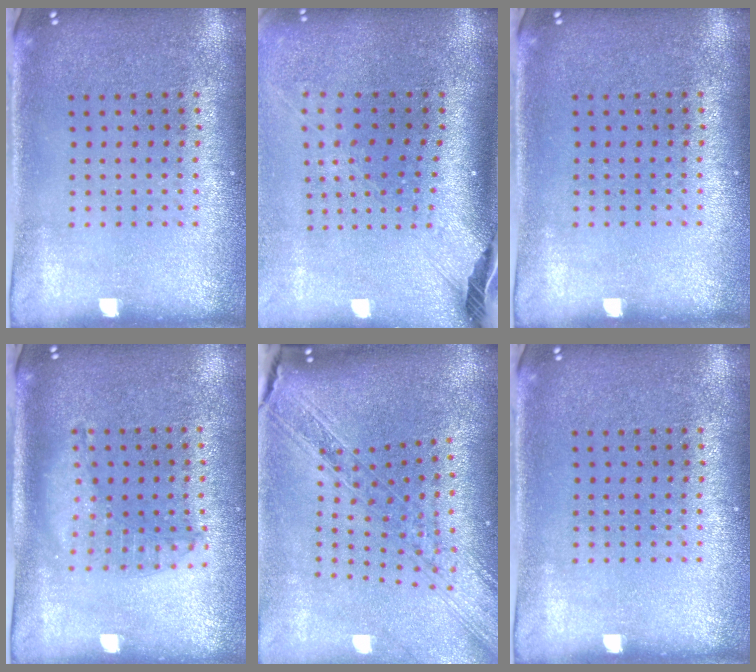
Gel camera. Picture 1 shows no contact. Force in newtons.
{"total": 2.7, "press": 2.0, "slide": 1.8}
{"total": 0.0}
{"total": 1.2, "press": 1.2, "slide": 0.3}
{"total": 2.3, "press": 1.9, "slide": 1.2}
{"total": 0.0}